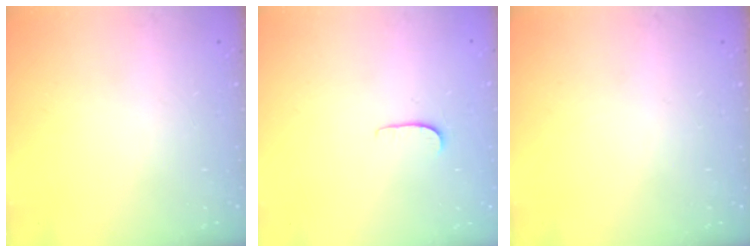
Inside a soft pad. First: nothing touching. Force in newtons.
{"total": 4.2, "press": 4.2, "slide": 0.4}
{"total": 0.0}